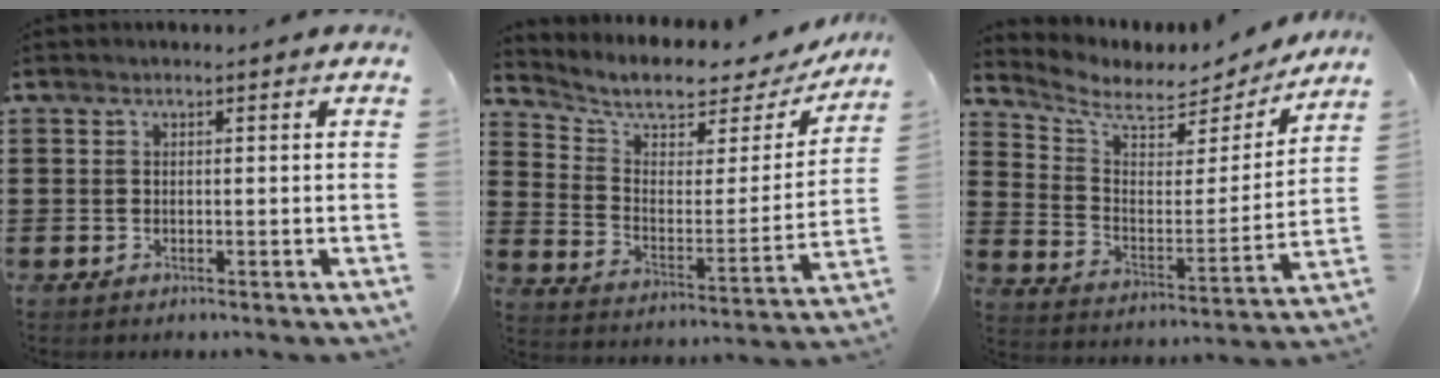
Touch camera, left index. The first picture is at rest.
{"total": 6.2, "force": [5.3, 2.1, 2.6], "torque": [-0.073, -0.040, 0.085]}
{"total": 6.0, "force": [5.2, 2.3, 1.8], "torque": [-0.068, -0.038, 0.090]}